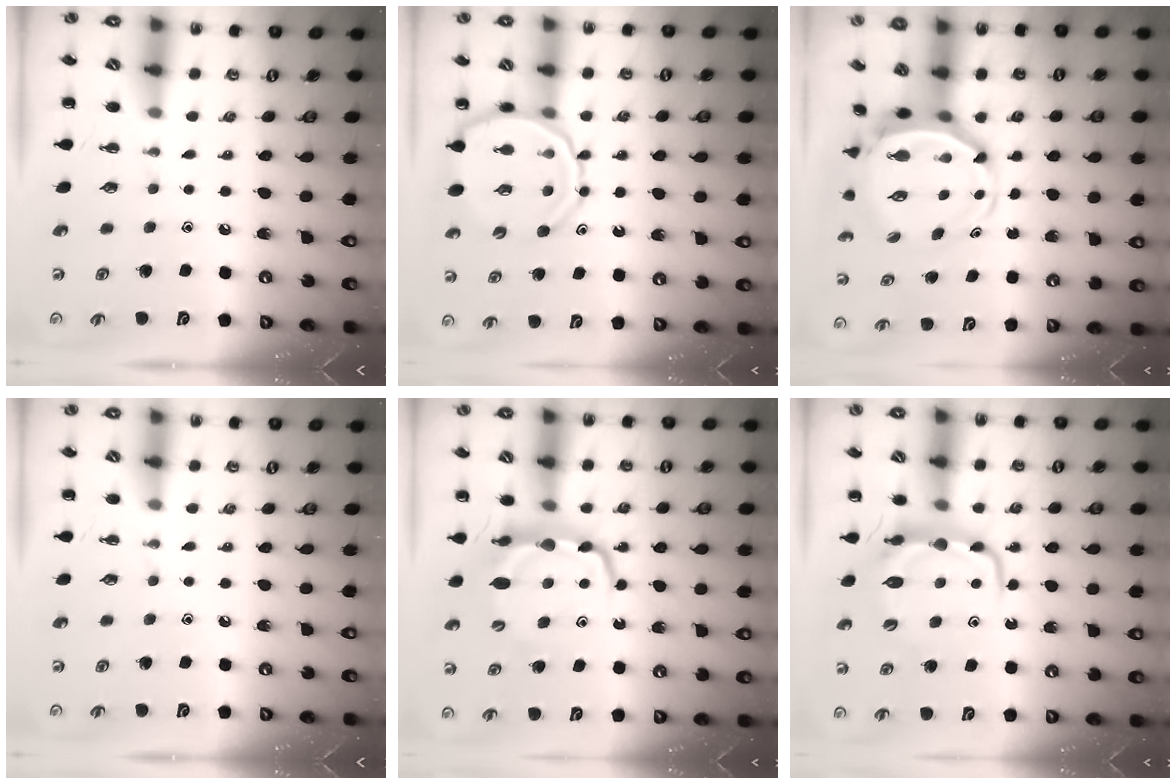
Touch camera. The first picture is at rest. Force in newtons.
{"total": 11.5, "press": 11.0, "slide": 3.5}
{"total": 5.4, "press": 5.2, "slide": 1.2}
{"total": 0.0}
{"total": 7.7, "press": 7.6, "slide": 1.1}
{"total": 6.6, "press": 6.5, "slide": 1.0}